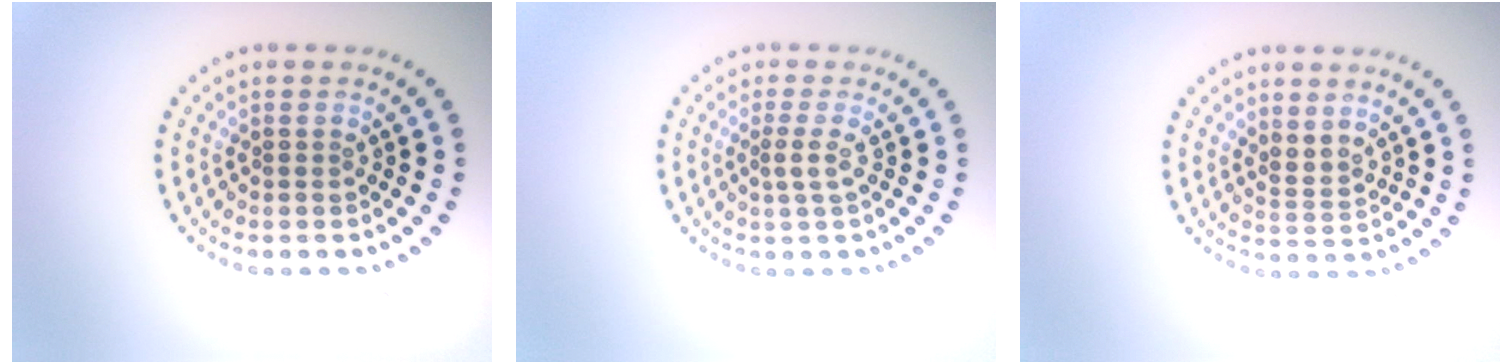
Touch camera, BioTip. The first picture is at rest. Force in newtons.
{"total": 1.4, "press": 1.1, "slide": 0.9}
{"total": 1.8, "press": 1.3, "slide": 1.3}